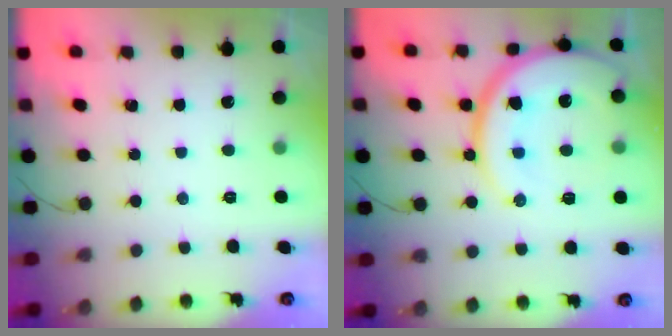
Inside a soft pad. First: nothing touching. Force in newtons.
{"total": 18.1, "press": 18.0, "slide": 2.3}